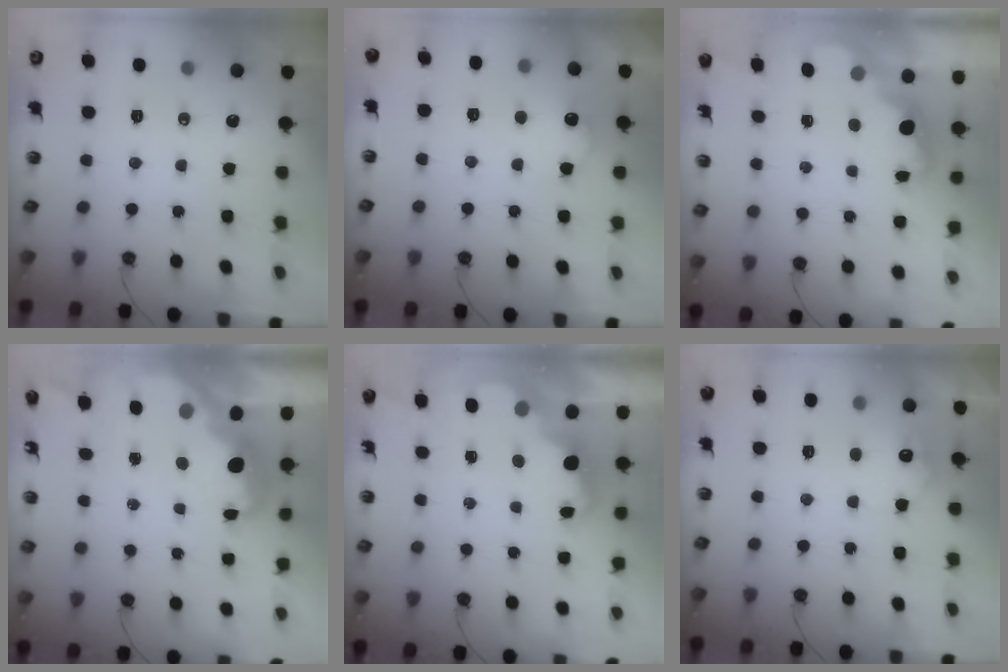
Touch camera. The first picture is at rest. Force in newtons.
{"total": 8.5, "press": 8.5, "slide": 0.4}
{"total": 2.3, "press": 2.2, "slide": 0.6}
{"total": 5.3, "press": 5.2, "slide": 0.5}
{"total": 2.5, "press": 2.4, "slide": 0.5}
{"total": 8.0, "press": 8.0, "slide": 0.6}